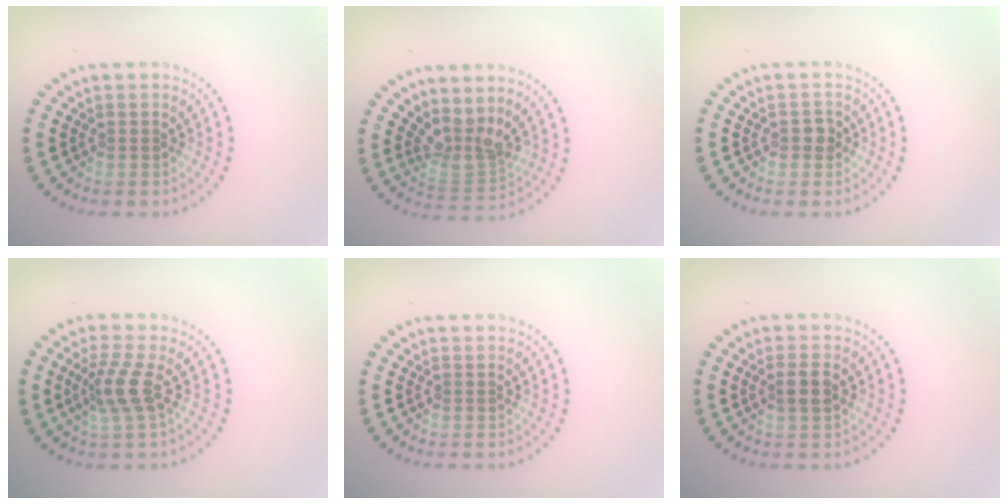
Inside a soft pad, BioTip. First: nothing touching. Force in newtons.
{"total": 3.1, "press": 2.2, "slide": 2.2}
{"total": 1.3, "press": 1.3, "slide": 0.2}
{"total": 2.9, "press": 2.2, "slide": 2.0}
{"total": 0.0}
{"total": 1.9, "press": 1.8, "slide": 0.5}